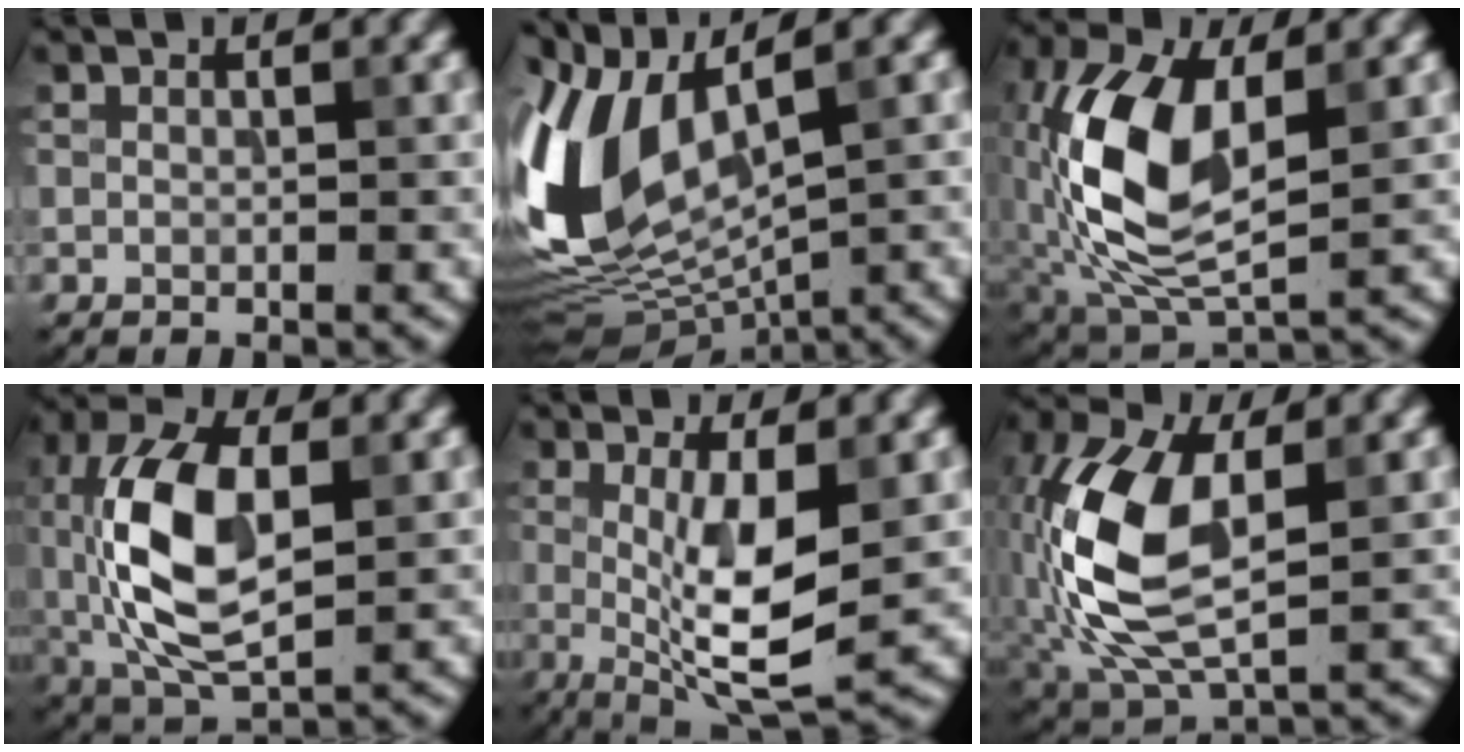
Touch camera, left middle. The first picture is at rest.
{"total": 11.4, "force": [2.2, 6.1, 9.4], "torque": [-0.225, -0.001, 0.042]}
{"total": 11.0, "force": [0.4, 5.6, 9.4], "torque": [-0.210, 0.001, 0.006]}
{"total": 10.4, "force": [-0.1, 5.3, 9.0], "torque": [-0.191, 0.005, -0.003]}
{"total": 7.1, "force": [-0.2, 1.9, 6.9], "torque": [-0.126, -0.011, 0.000]}
{"total": 11.2, "force": [-0.1, 5.8, 9.6], "torque": [-0.223, 0.003, -0.003]}